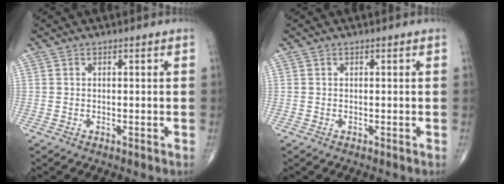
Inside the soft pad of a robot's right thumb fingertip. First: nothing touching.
{"total": 0.0}